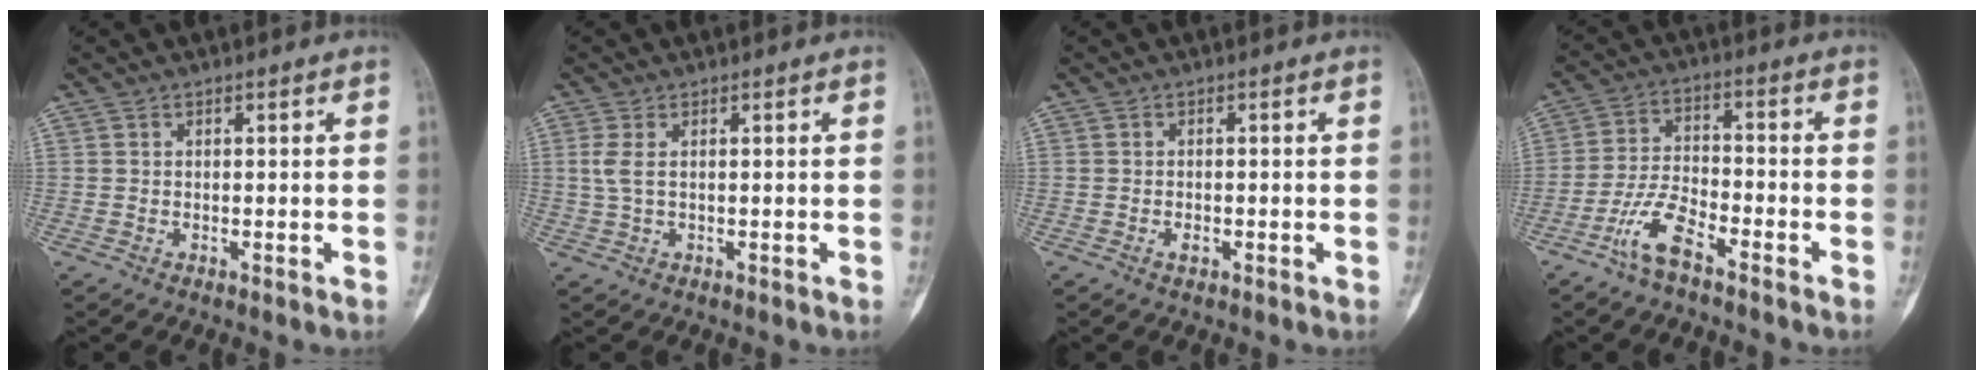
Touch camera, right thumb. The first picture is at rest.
{"total": 2.5, "force": [0.4, 0.8, 2.3], "torque": [-0.068, 0.006, 0.015]}
{"total": 1.2, "force": [-0.6, 0.6, 0.8], "torque": [-0.013, 0.004, -0.009]}
{"total": 7.8, "force": [-5.1, 2.6, 5.3], "torque": [-0.115, 0.029, -0.104]}